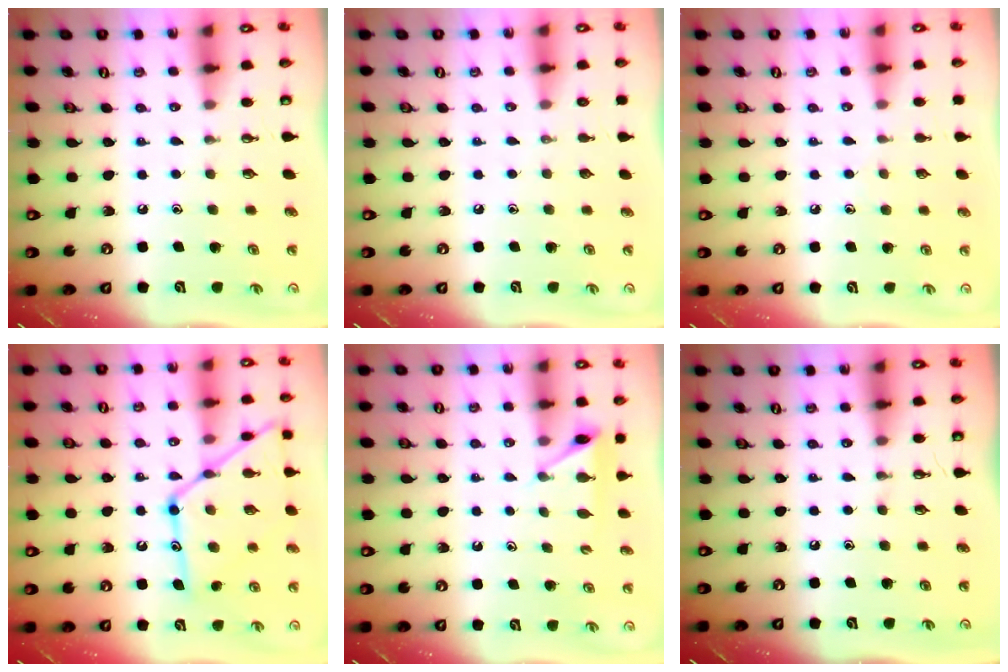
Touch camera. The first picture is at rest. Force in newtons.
{"total": 0.0}
{"total": 4.0, "press": 4.0, "slide": 0.6}
{"total": 18.5, "press": 18.4, "slide": 1.7}
{"total": 5.0, "press": 5.0, "slide": 0.5}
{"total": 0.0}